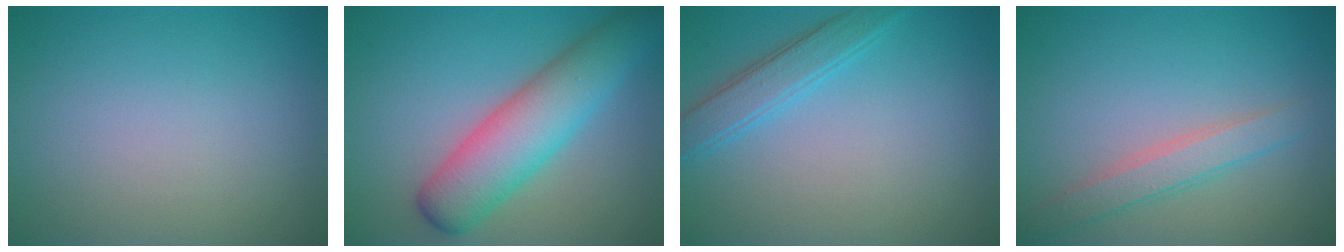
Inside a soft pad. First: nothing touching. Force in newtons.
{"total": 7.1, "press": 7.1, "slide": 0.2}
{"total": 2.8, "press": 2.8, "slide": 0.2}
{"total": 2.5, "press": 2.5, "slide": 0.1}